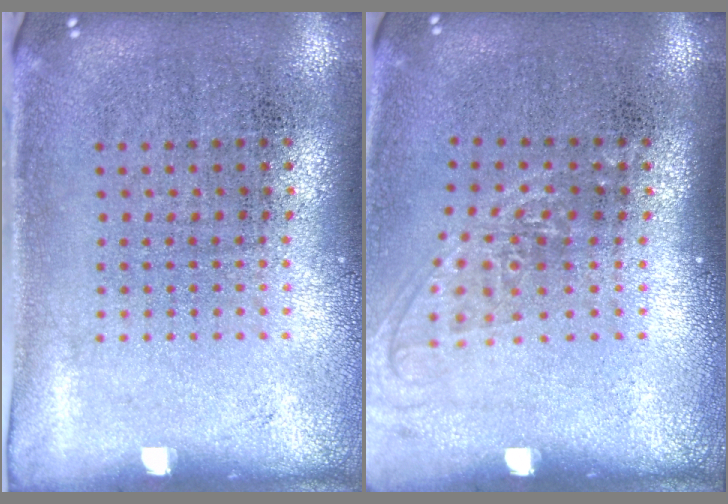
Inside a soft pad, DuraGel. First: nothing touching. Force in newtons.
{"total": 1.3, "press": 1.0, "slide": 0.8}